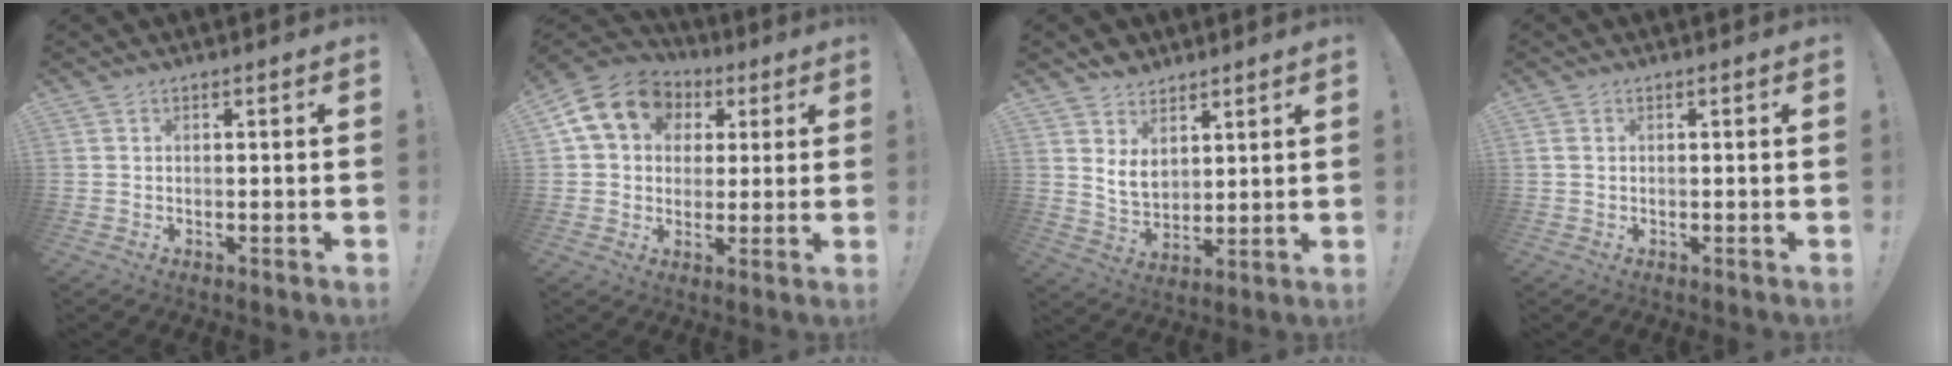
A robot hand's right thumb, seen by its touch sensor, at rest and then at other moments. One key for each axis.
{"total": 15.0, "fx": 5.4, "fy": 11.8, "fz": 7.5, "tx": -0.116, "ty": -0.010, "tz": 0.107}
{"total": 8.9, "fx": 4.9, "fy": 6.4, "fz": 3.6, "tx": -0.056, "ty": -0.031, "tz": 0.100}
{"total": 1.0, "fx": 0.3, "fy": 0.7, "fz": 0.6, "tx": -0.016, "ty": 0.004, "tz": 0.007}